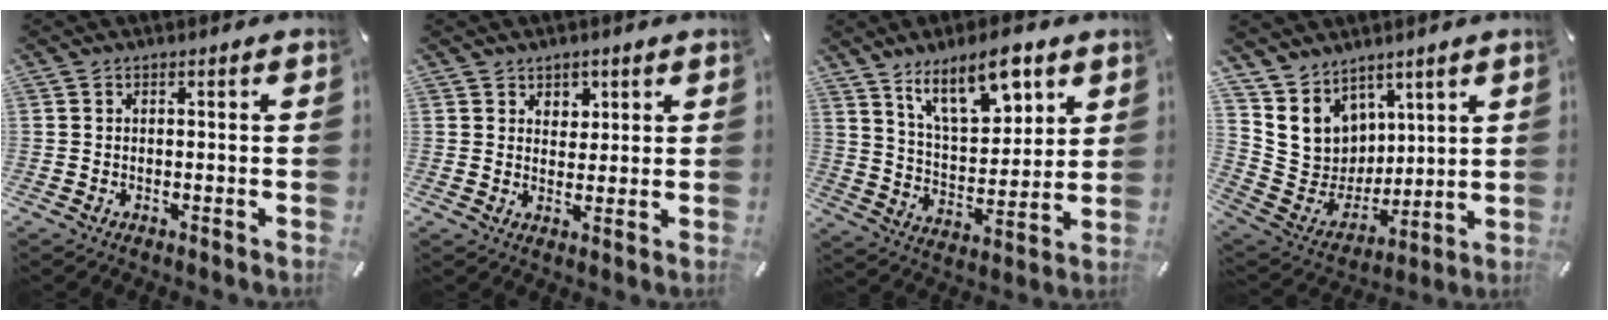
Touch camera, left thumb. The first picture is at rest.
{"total": 3.3, "force": [1.7, 2.8, 0.3], "torque": [0.011, -0.004, 0.026]}
{"total": 15.3, "force": [9.5, 7.1, 9.6], "torque": [-0.152, -0.042, 0.164]}
{"total": 10.7, "force": [5.7, 9.0, 0.3], "torque": [-0.034, -0.063, 0.124]}